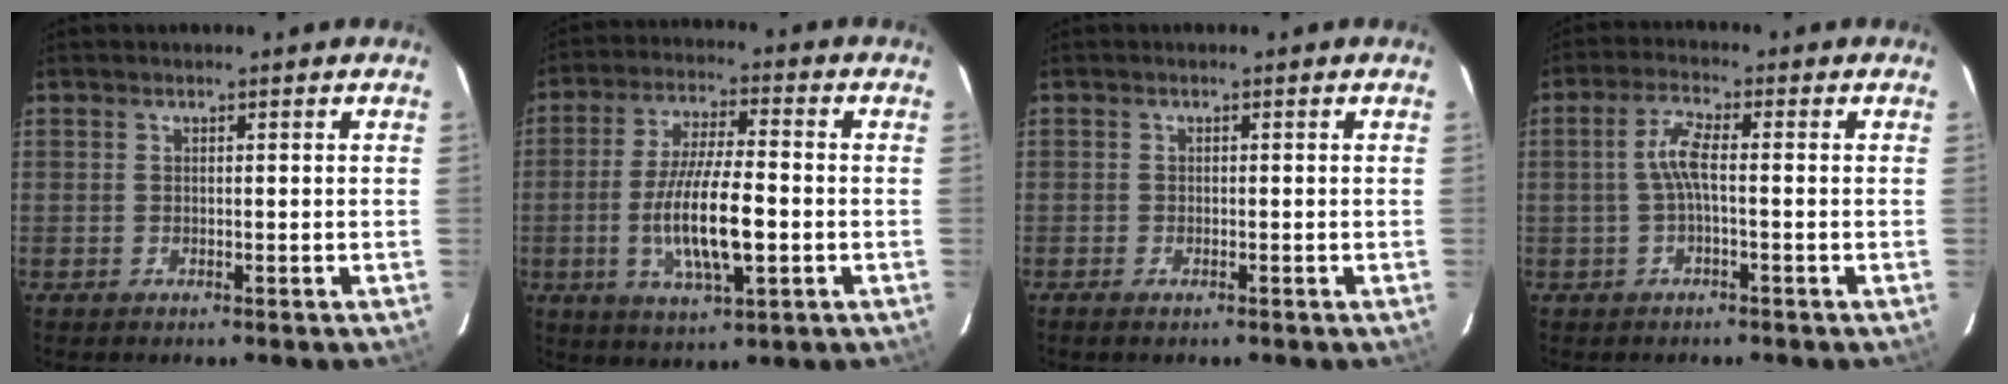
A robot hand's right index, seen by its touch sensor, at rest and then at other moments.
{"total": 12.8, "force": [-2.7, 3.2, 12.1], "torque": [-0.233, -0.011, -0.047]}
{"total": 1.2, "force": [-0.9, 0.4, 0.7], "torque": [-0.014, -0.003, -0.017]}
{"total": 4.2, "force": [-0.5, 0.7, 4.1], "torque": [-0.088, 0.010, -0.009]}